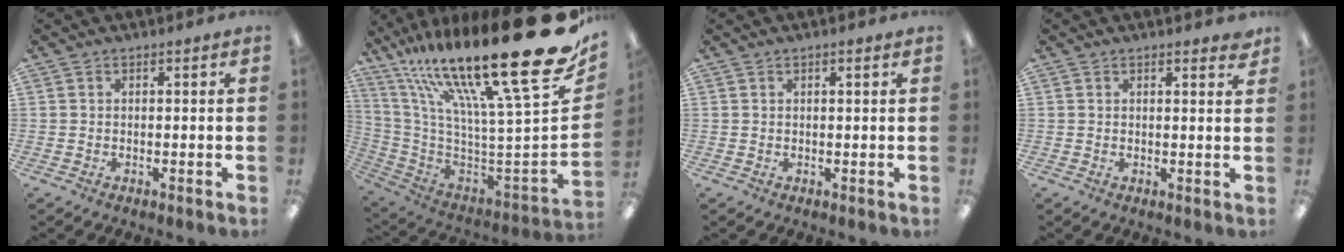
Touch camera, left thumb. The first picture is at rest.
{"total": 31.4, "force": [18.6, 5.8, 24.7], "torque": [-0.339, -0.179, 0.325]}
{"total": 0.9, "force": [0.6, 0.1, 0.6], "torque": [-0.013, 0.001, 0.009]}
{"total": 1.6, "force": [1.3, 0.3, 0.8], "torque": [-0.002, -0.007, 0.021]}